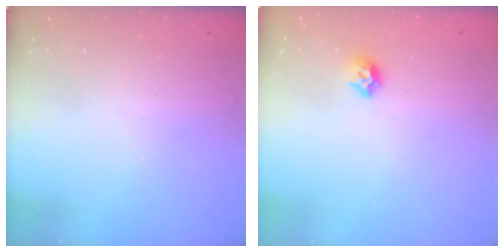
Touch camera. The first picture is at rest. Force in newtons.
{"total": 6.4, "press": 6.3, "slide": 0.8}